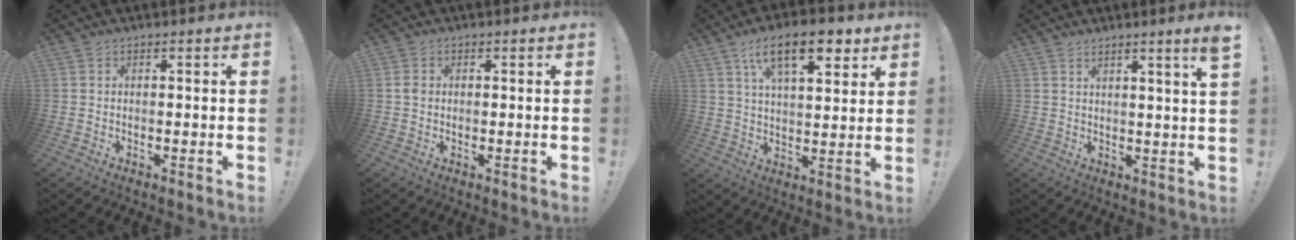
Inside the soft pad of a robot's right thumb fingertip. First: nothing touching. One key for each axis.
{"total": 1.5, "fx": 0.1, "fy": 1.2, "fz": 0.9, "tx": -0.014, "ty": 0.004, "tz": 0.001}
{"total": 15.1, "fx": 8.0, "fy": 5.8, "fz": 11.4, "tx": -0.180, "ty": -0.025, "tz": 0.133}
{"total": 4.5, "fx": 3.0, "fy": -0.9, "fz": 3.2, "tx": -0.041, "ty": -0.021, "tz": 0.045}